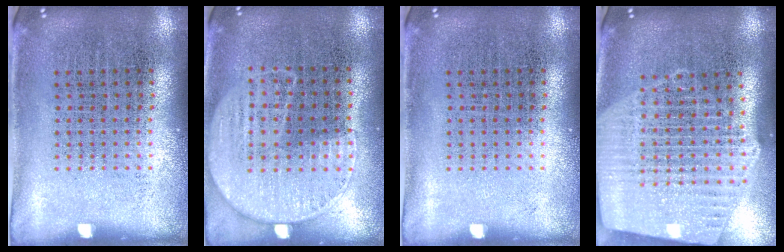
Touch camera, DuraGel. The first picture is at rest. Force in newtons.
{"total": 1.2, "press": 1.0, "slide": 0.6}
{"total": 0.0}
{"total": 2.6, "press": 2.2, "slide": 1.4}